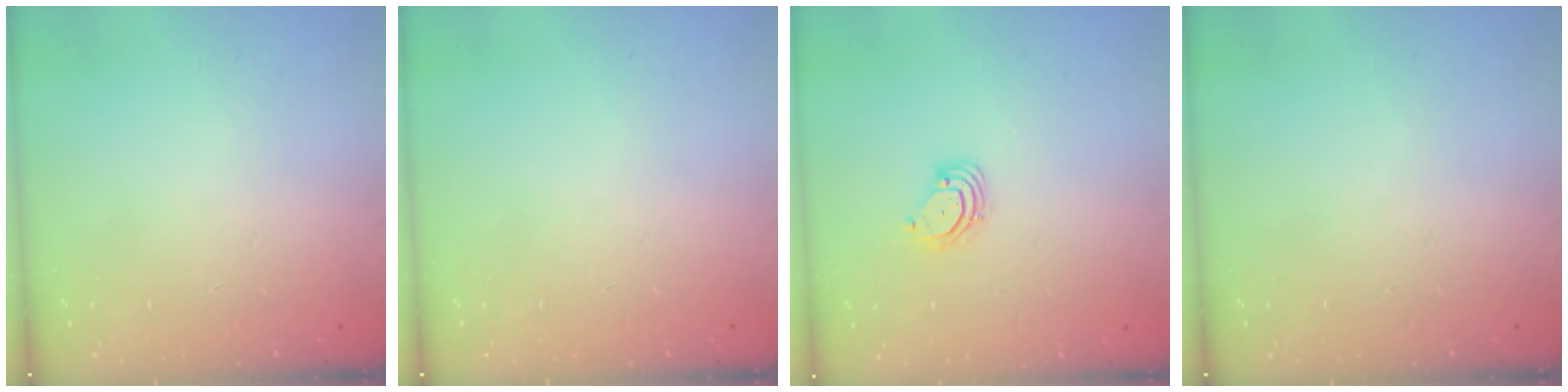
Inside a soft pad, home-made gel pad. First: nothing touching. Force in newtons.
{"total": 0.0}
{"total": 3.4, "press": 3.4, "slide": 0.3}
{"total": 0.0}